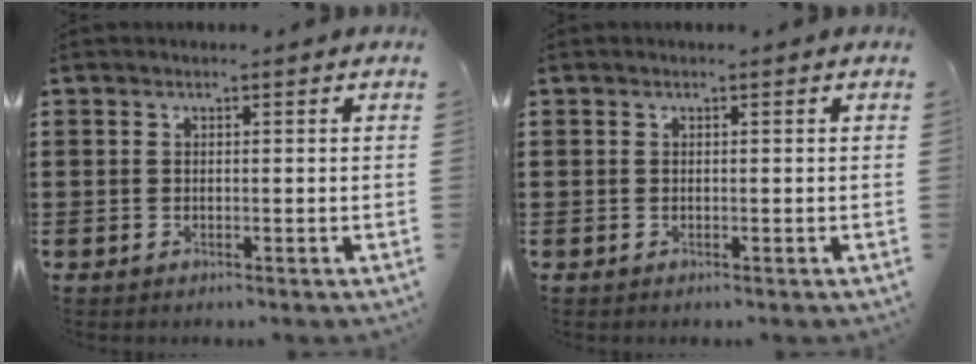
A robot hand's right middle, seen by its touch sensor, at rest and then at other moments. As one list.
[{"total": 0.0}]